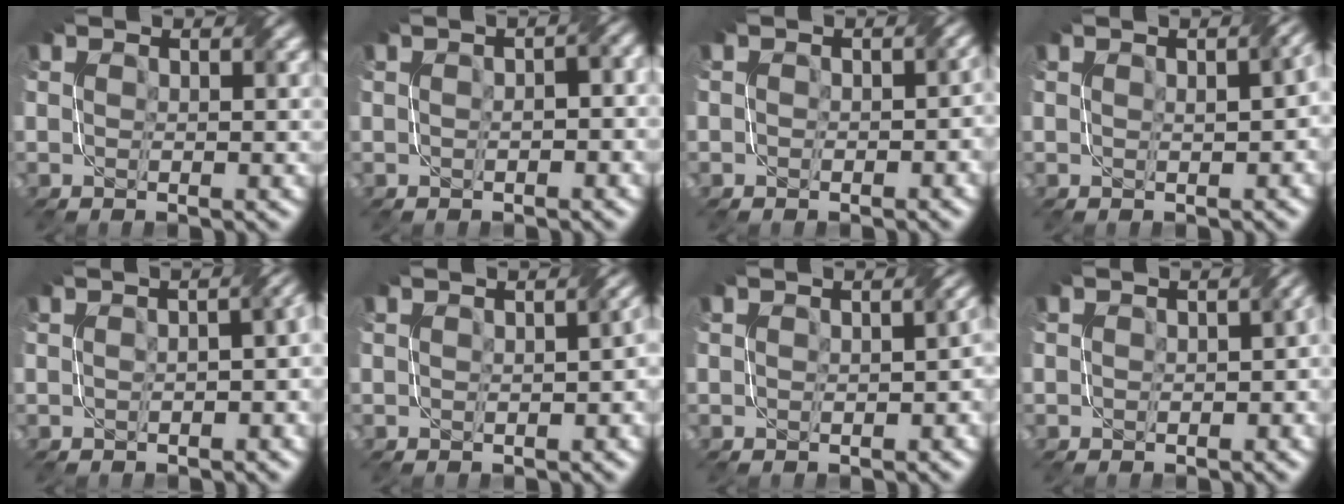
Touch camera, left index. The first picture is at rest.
{"total": 3.5, "force": [0.3, 1.5, 3.1], "torque": [-0.038, 0.013, -0.004]}
{"total": 2.8, "force": [0.0, 2.0, 2.0], "torque": [-0.012, -0.004, -0.002]}
{"total": 2.8, "force": [0.3, 0.8, 2.7], "torque": [-0.032, 0.011, 0.010]}
{"total": 6.2, "force": [-0.2, 3.1, 5.4], "torque": [-0.036, 0.011, -0.012]}
{"total": 2.8, "force": [-0.3, 1.2, 2.5], "torque": [-0.018, 0.000, 0.008]}
{"total": 2.8, "force": [-0.2, 1.5, 2.3], "torque": [-0.014, 0.000, 0.001]}
{"total": 3.6, "force": [-0.3, 2.3, 2.8], "torque": [-0.012, -0.002, 0.003]}